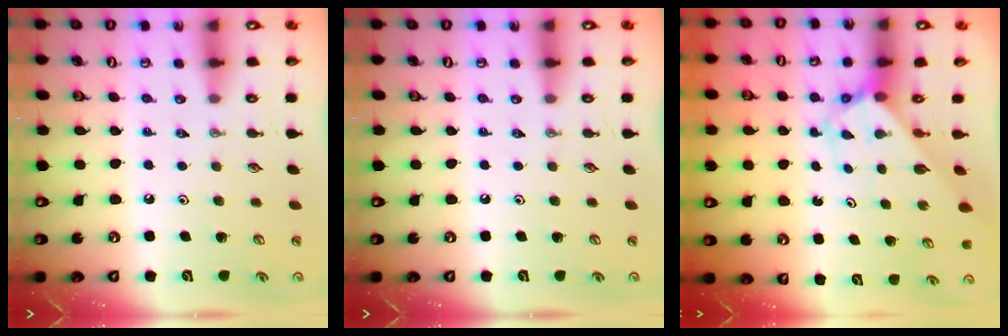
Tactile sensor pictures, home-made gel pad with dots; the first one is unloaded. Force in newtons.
{"total": 0.0}
{"total": 2.7, "press": 2.7, "slide": 0.3}